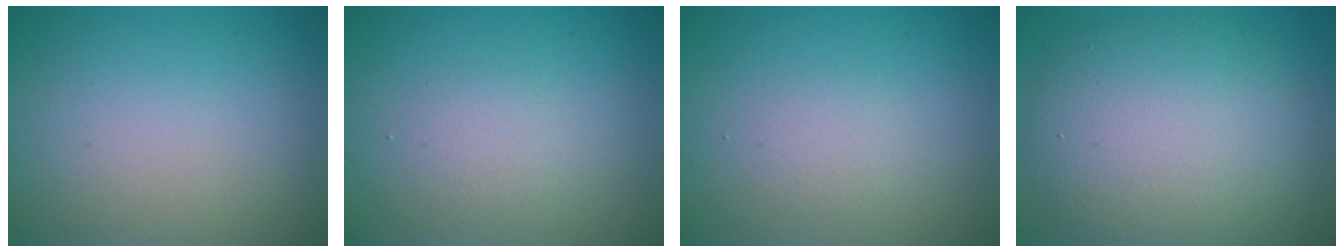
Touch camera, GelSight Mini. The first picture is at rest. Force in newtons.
{"total": 1.6, "press": 1.6, "slide": 0.1}
{"total": 1.3, "press": 1.3, "slide": 0.0}
{"total": 9.3, "press": 9.3, "slide": 0.6}